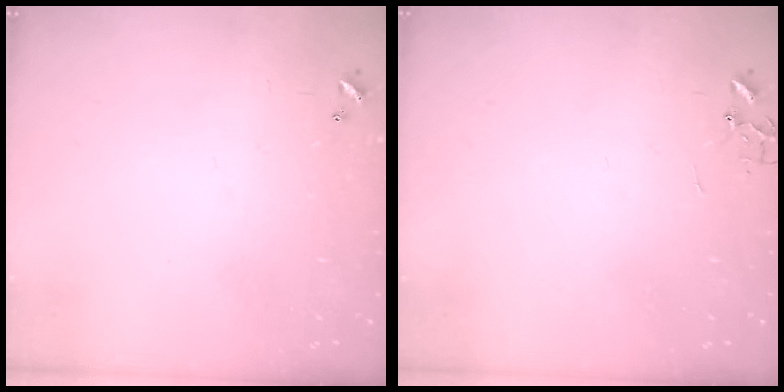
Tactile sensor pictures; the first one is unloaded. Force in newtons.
{"total": 0.0}